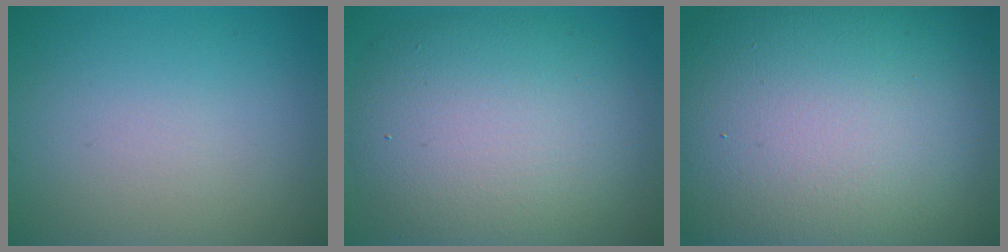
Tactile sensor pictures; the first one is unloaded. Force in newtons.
{"total": 10.5, "press": 10.5, "slide": 0.2}
{"total": 22.5, "press": 22.5, "slide": 1.0}